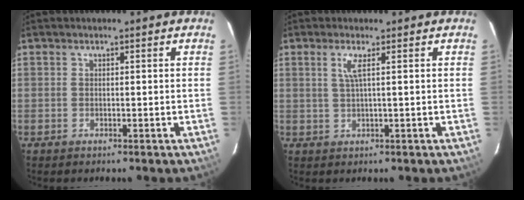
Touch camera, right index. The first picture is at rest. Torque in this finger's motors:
{"motor_torque": [0.15, 0.05, 0.07, 0.06]}